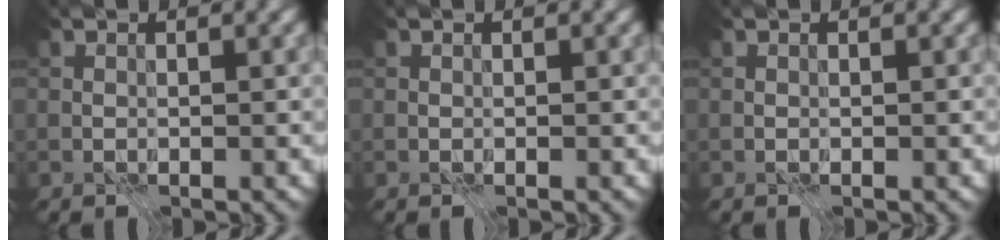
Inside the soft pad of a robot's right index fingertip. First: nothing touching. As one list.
[{"total": 0.0}, {"total": 0.0}]